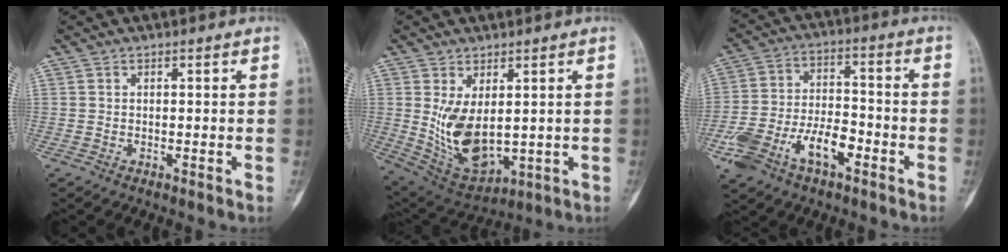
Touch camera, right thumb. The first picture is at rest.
{"total": 11.5, "force": [1.0, 6.3, 9.5], "torque": [-0.159, -0.018, 0.045]}
{"total": 14.0, "force": [-6.5, 7.3, 10.1], "torque": [-0.193, 0.041, -0.115]}